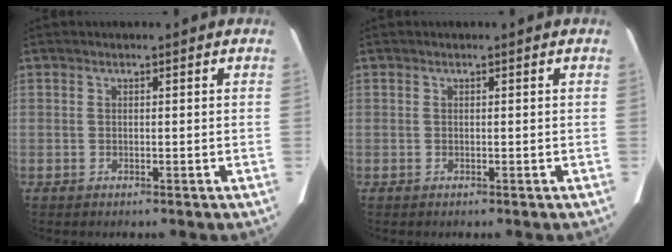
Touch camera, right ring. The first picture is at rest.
{"total": 0.0}